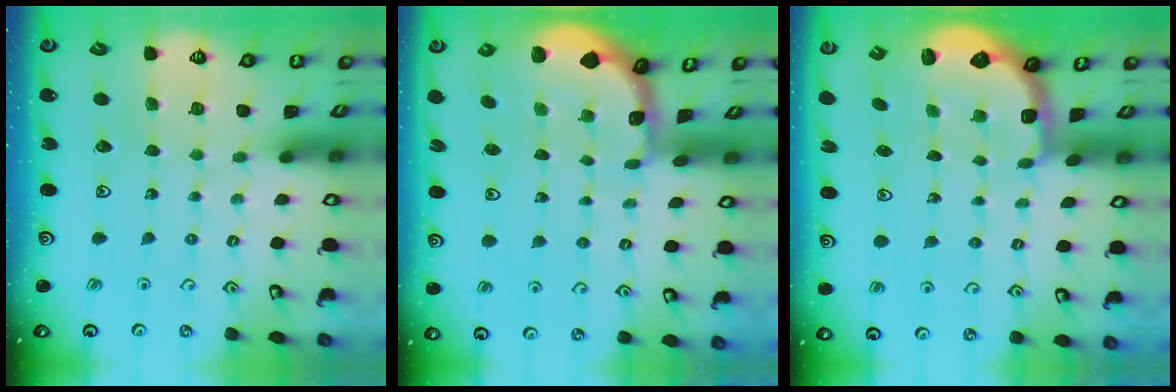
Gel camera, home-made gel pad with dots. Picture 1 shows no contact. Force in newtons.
{"total": 1.1, "press": 1.1, "slide": 0.1}
{"total": 2.6, "press": 2.0, "slide": 1.7}